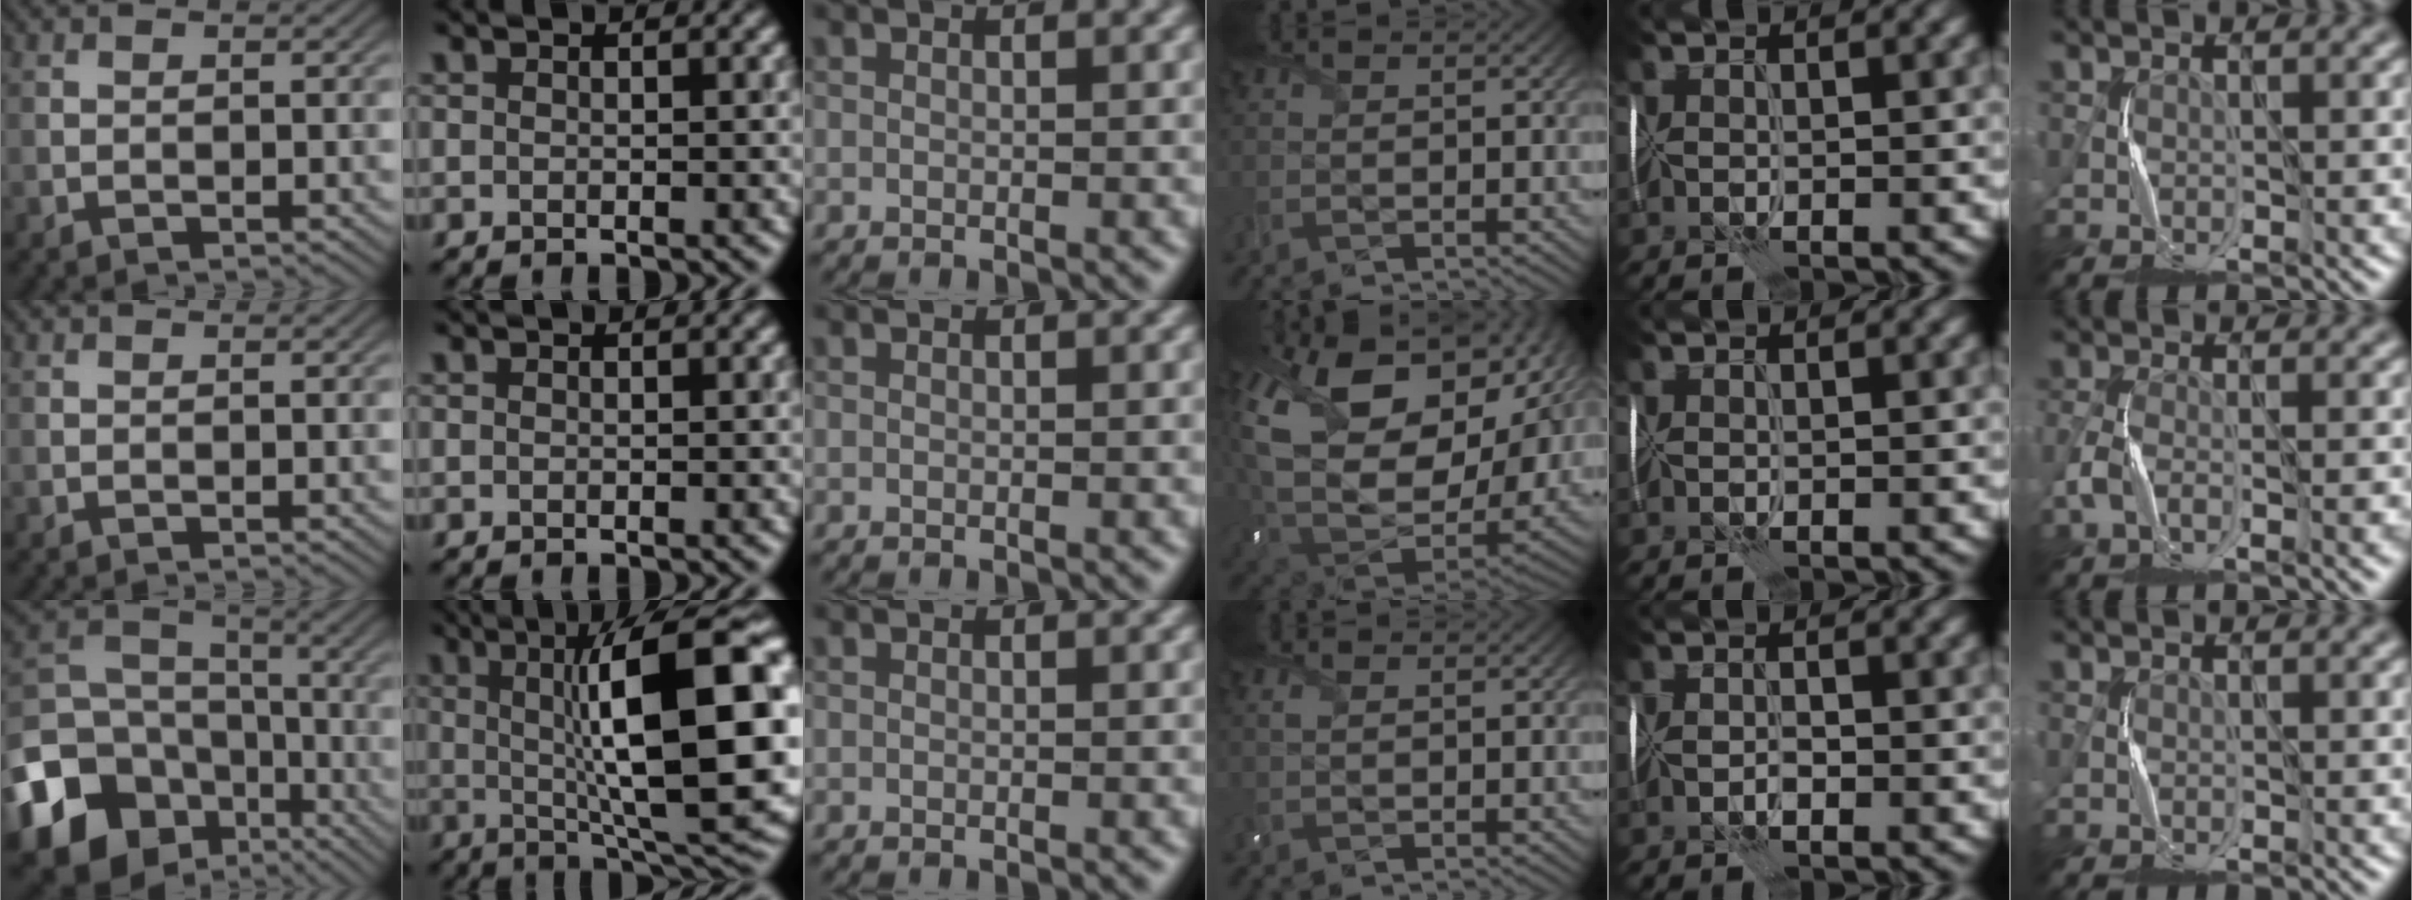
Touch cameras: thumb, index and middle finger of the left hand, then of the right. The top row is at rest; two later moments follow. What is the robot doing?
{"motion": "wrap", "object": "cellophane"}